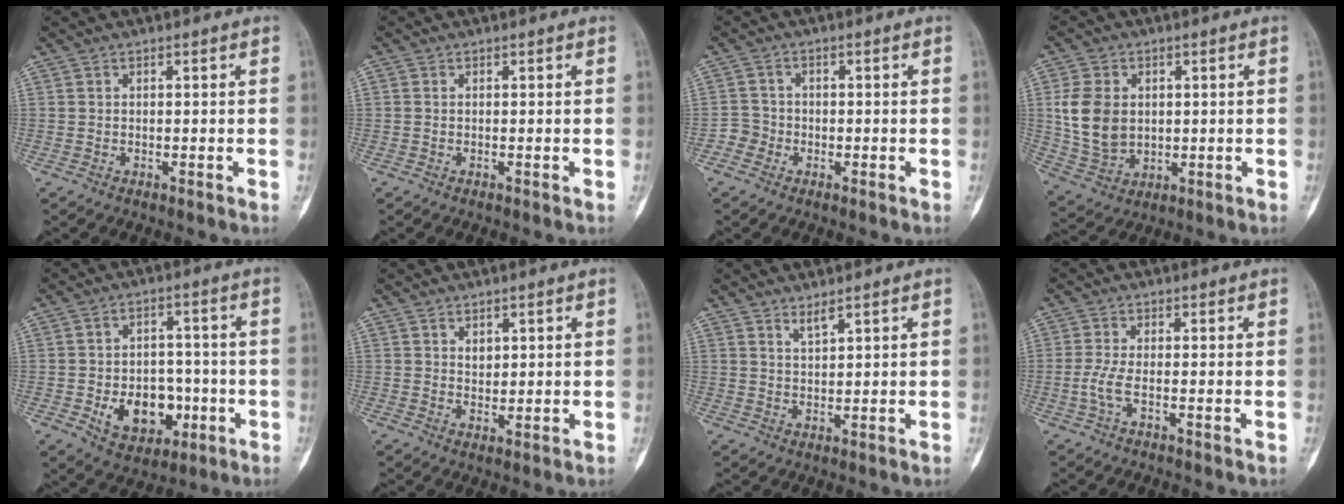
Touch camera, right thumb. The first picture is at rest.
{"total": 0.0}
{"total": 2.5, "force": [-1.2, 2.2, -0.1], "torque": [0.019, 0.011, -0.034]}
{"total": 10.5, "force": [1.4, 7.8, 6.9], "torque": [-0.117, -0.008, 0.037]}
{"total": 11.5, "force": [-3.1, 8.2, 7.4], "torque": [-0.069, 0.020, -0.037]}
{"total": 2.2, "force": [1.1, 1.5, 1.2], "torque": [-0.010, -0.009, 0.023]}
{"total": 2.0, "force": [1.7, 0.2, 1.0], "torque": [-0.015, -0.020, 0.034]}
{"total": 2.9, "force": [-0.9, 0.4, 2.7], "torque": [-0.076, -0.006, -0.023]}